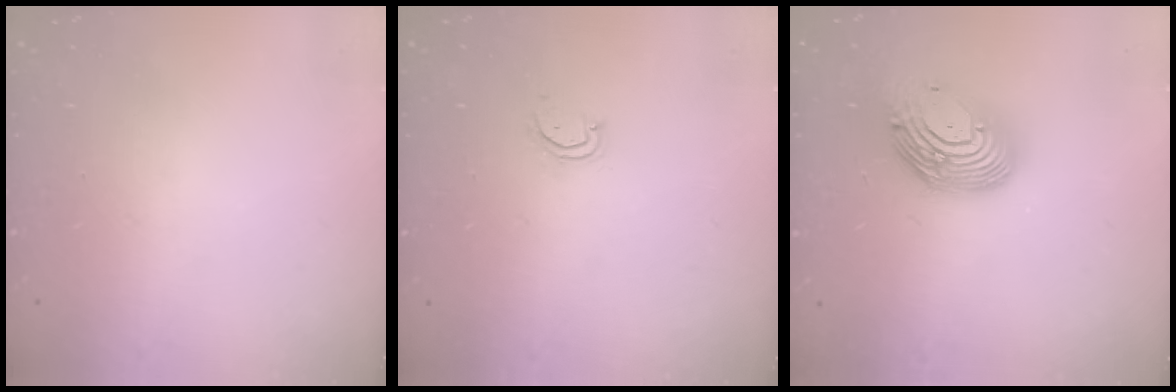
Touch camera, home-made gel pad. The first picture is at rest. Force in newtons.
{"total": 2.9, "press": 2.9, "slide": 0.3}
{"total": 16.1, "press": 16.0, "slide": 2.0}